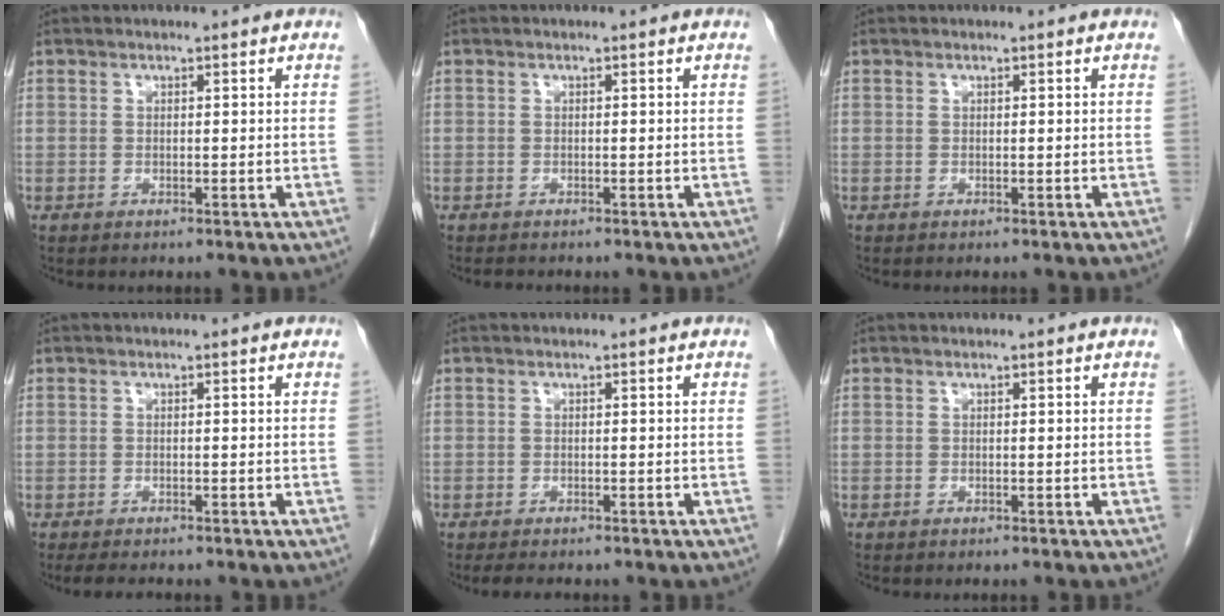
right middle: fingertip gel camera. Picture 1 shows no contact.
{"total": 1.1, "force": [-1.0, 0.3, 0.4], "torque": [-0.010, -0.003, -0.013]}
{"total": 0.0}
{"total": 3.8, "force": [-3.2, 0.8, 1.8], "torque": [-0.027, -0.009, -0.046]}
{"total": 3.6, "force": [-3.0, 0.9, 1.7], "torque": [-0.026, -0.008, -0.038]}
{"total": 1.4, "force": [-1.2, 0.3, 0.5], "torque": [-0.014, -0.003, -0.014]}